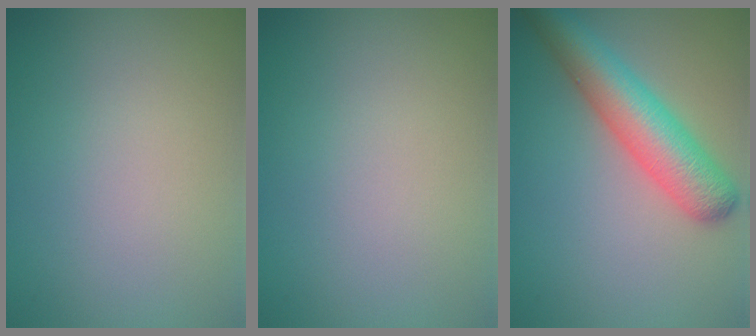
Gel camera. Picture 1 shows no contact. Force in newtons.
{"total": 0.0}
{"total": 6.9, "press": 6.9, "slide": 0.3}